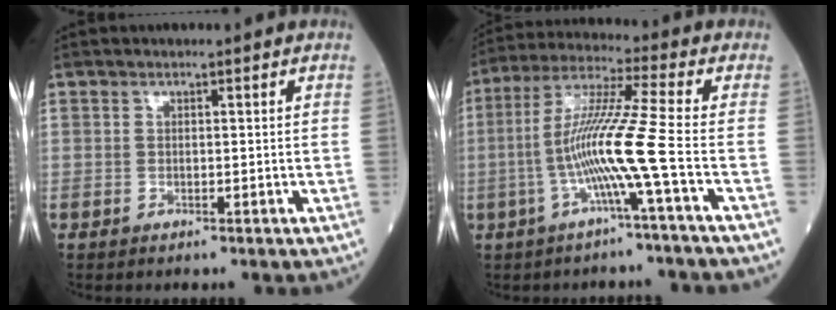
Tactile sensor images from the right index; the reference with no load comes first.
{"total": 10.8, "force": [-3.1, -2.2, 10.1], "torque": [-0.205, 0.007, -0.062]}